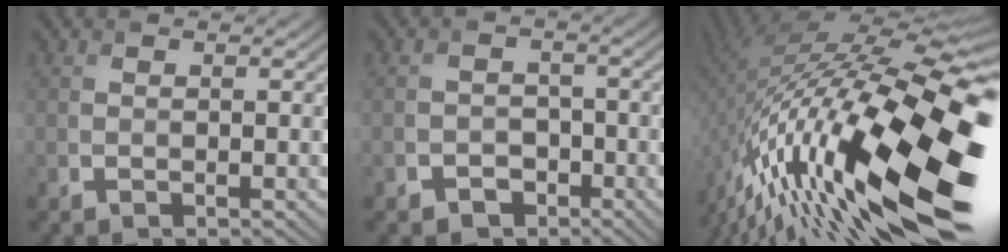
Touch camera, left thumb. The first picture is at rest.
{"total": 3.2, "force": [-2.1, 2.4, 0.3], "torque": [0.009, 0.005, -0.045]}
{"total": 20.8, "force": [-8.1, 7.7, 17.6], "torque": [-0.338, -0.019, -0.148]}